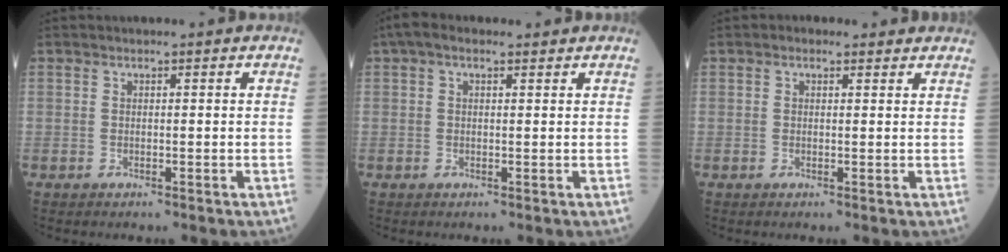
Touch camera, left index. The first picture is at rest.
{"total": 3.2, "force": [1.9, 1.4, 2.2], "torque": [-0.051, 0.029, 0.034]}
{"total": 1.6, "force": [1.1, 0.9, 0.6], "torque": [-0.012, 0.011, 0.012]}